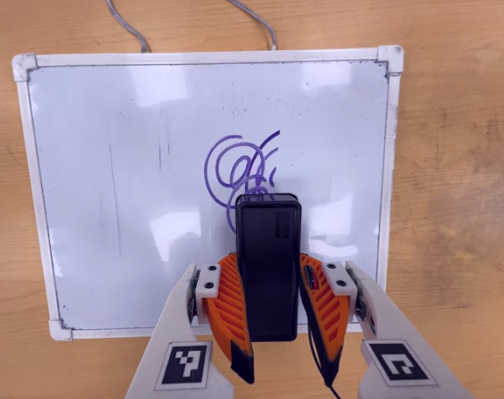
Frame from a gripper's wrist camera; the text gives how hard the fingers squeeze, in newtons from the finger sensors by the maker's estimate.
{"total": 7.3, "left": 6.1, "right": 8.6}